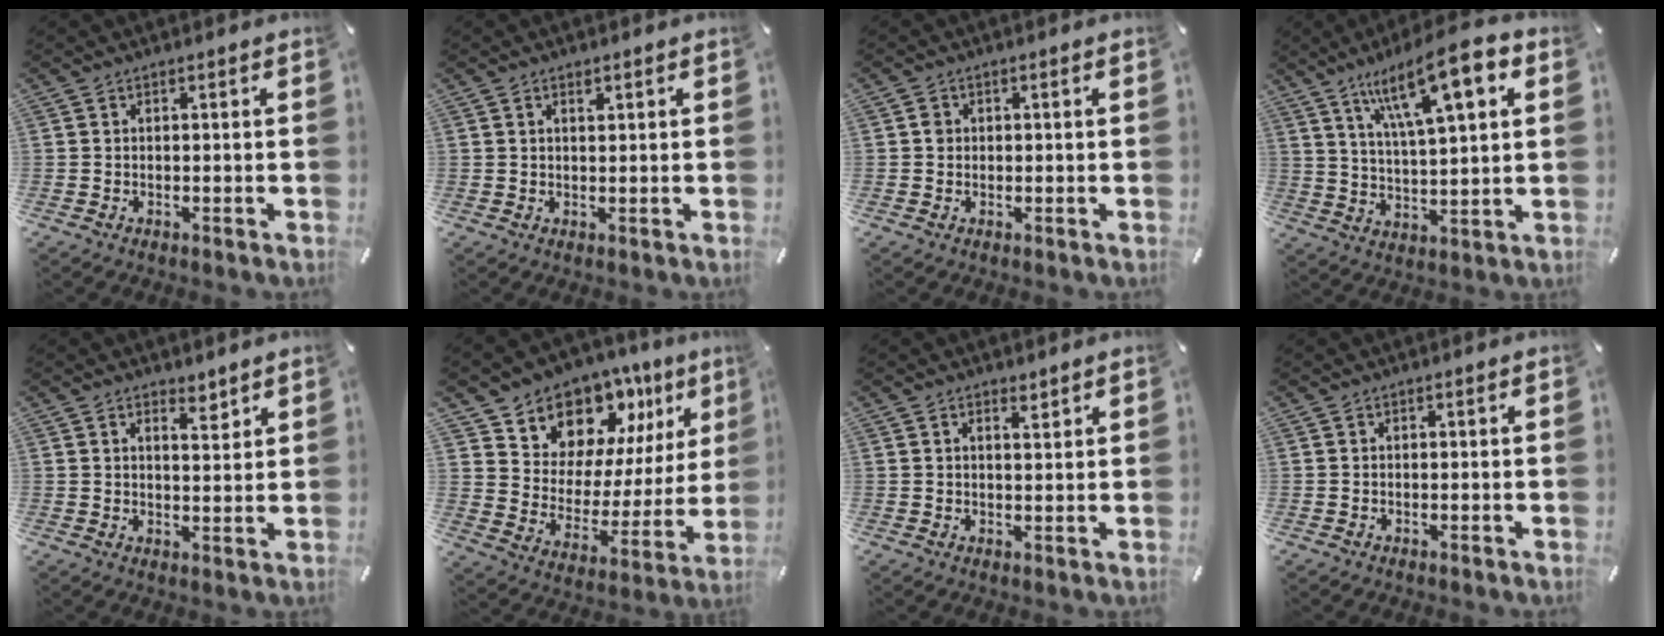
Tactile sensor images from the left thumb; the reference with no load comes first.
{"total": 1.4, "force": [0.7, 0.7, 1.0], "torque": [-0.022, 0.001, 0.013]}
{"total": 1.2, "force": [0.1, 1.0, 0.6], "torque": [-0.012, 0.007, 0.000]}
{"total": 16.6, "force": [9.3, 5.1, 12.8], "torque": [-0.211, -0.033, 0.150]}
{"total": 3.7, "force": [3.1, 1.5, 1.3], "torque": [-0.007, -0.020, 0.052]}
{"total": 12.0, "force": [9.8, 7.1, 0.5], "torque": [-0.015, -0.111, 0.174]}
{"total": 1.7, "force": [1.4, 0.6, 0.8], "torque": [-0.008, -0.004, 0.025]}
{"total": 0.0}